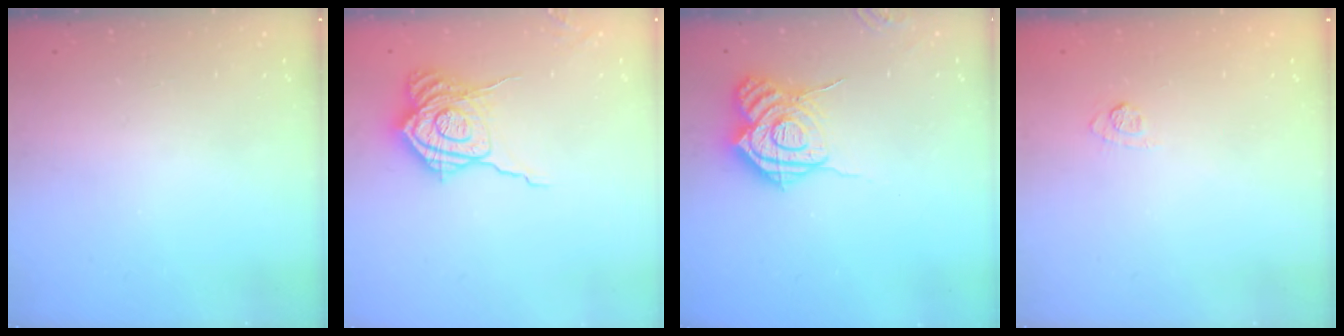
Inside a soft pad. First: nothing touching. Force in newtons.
{"total": 17.9, "press": 17.9, "slide": 0.8}
{"total": 15.3, "press": 15.2, "slide": 1.6}
{"total": 8.1, "press": 8.0, "slide": 1.5}